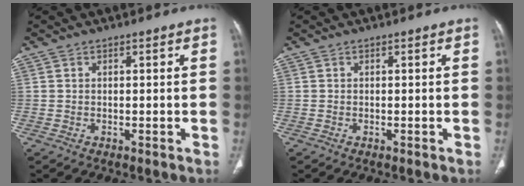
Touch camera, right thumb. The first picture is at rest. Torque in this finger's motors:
{"motor_torque": [-0.09, -0.16, 0.48, 0.30, 0.03]}